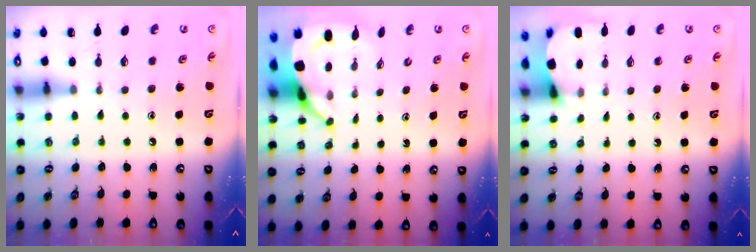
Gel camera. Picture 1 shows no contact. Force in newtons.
{"total": 5.2, "press": 5.2, "slide": 0.6}
{"total": 4.4, "press": 4.4, "slide": 0.4}